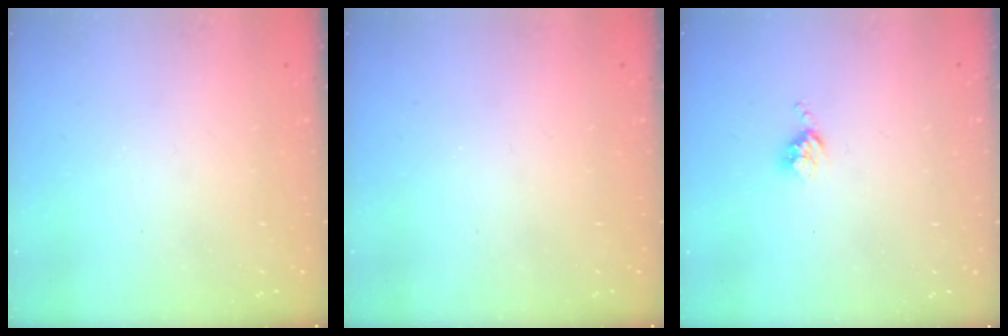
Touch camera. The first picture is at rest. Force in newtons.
{"total": 0.0}
{"total": 3.4, "press": 3.4, "slide": 0.4}